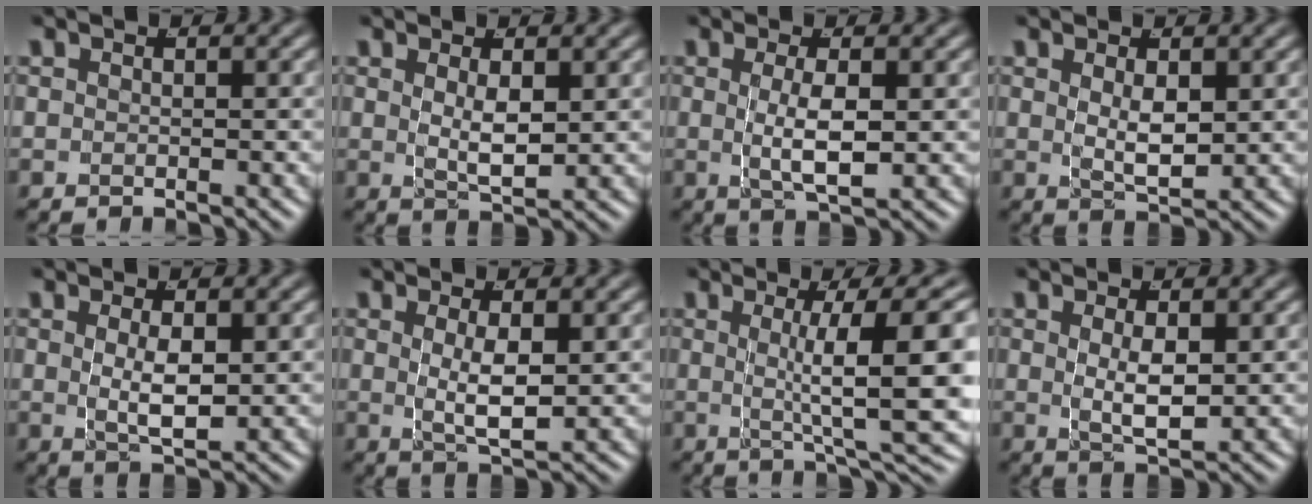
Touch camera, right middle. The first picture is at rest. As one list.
[{"total": 2.7, "force": [0.5, 0.5, 2.7], "torque": [-0.047, -0.017, 0.021]}, {"total": 3.8, "force": [-0.3, 0.7, 3.7], "torque": [-0.071, -0.015, 0.005]}, {"total": 2.7, "force": [0.4, 0.7, 2.6], "torque": [-0.043, -0.018, 0.021]}, {"total": 3.1, "force": [0.2, 0.6, 3.1], "torque": [-0.056, -0.017, 0.015]}, {"total": 3.5, "force": [0.1, 0.5, 3.5], "torque": [-0.064, -0.016, 0.013]}, {"total": 8.6, "force": [0.0, 1.2, 8.6], "torque": [-0.101, 0.002, 0.004]}, {"total": 3.1, "force": [0.2, 0.6, 3.1], "torque": [-0.056, -0.017, 0.016]}]